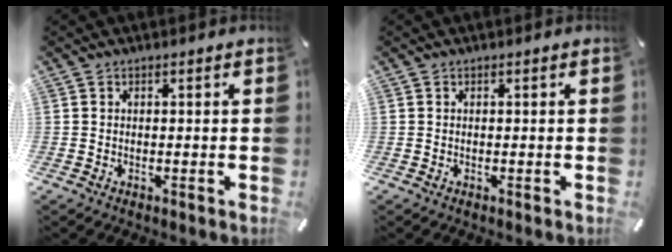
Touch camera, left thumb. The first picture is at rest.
{"total": 0.0}